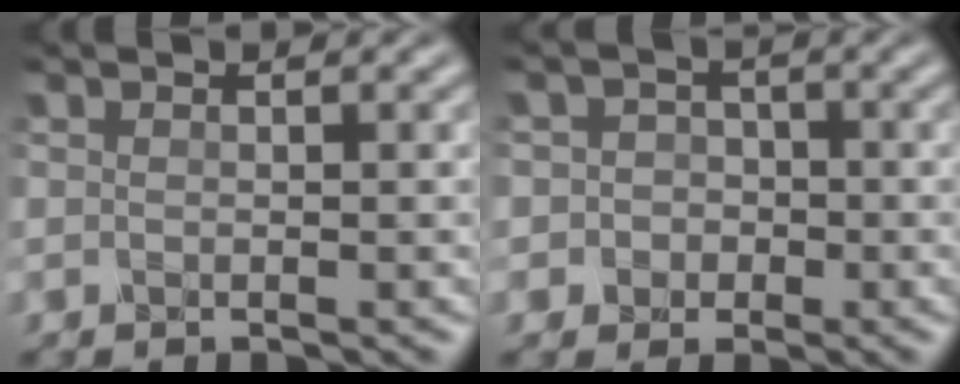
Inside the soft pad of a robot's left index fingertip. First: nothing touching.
{"total": 3.4, "force": [-0.6, 3.3, 0.7], "torque": [0.019, 0.012, -0.031]}